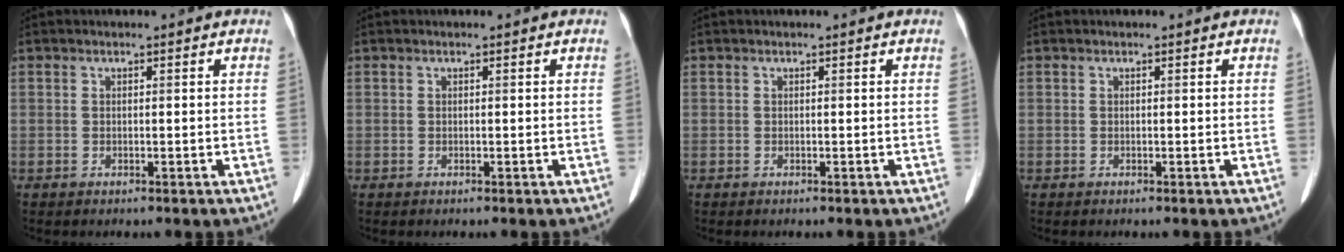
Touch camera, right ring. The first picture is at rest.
{"total": 0.0}
{"total": 0.0}
{"total": 0.0}